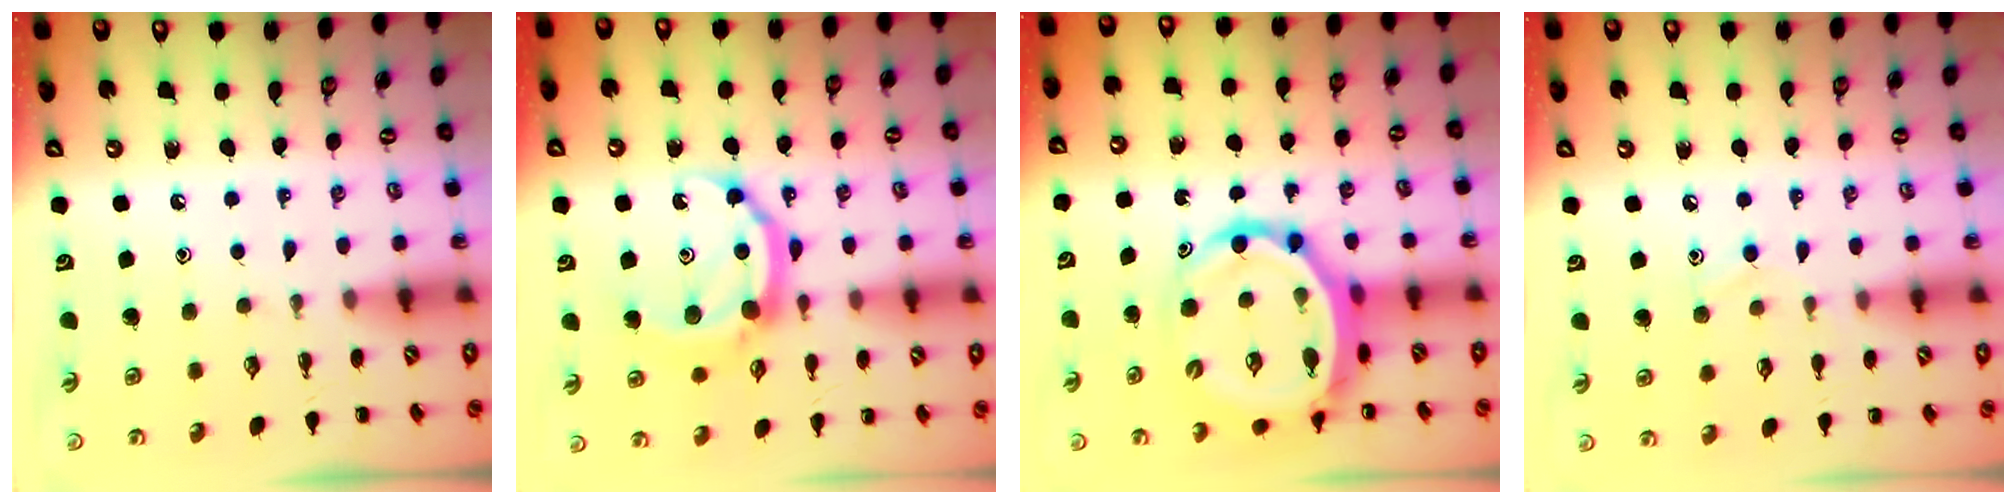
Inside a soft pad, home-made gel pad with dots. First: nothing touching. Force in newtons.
{"total": 11.3, "press": 11.3, "slide": 0.7}
{"total": 11.2, "press": 10.8, "slide": 3.0}
{"total": 7.2, "press": 6.8, "slide": 2.4}